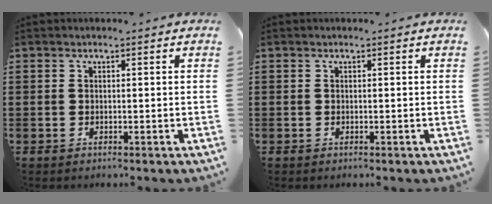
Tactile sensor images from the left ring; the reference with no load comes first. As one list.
[{"total": 0.0}]